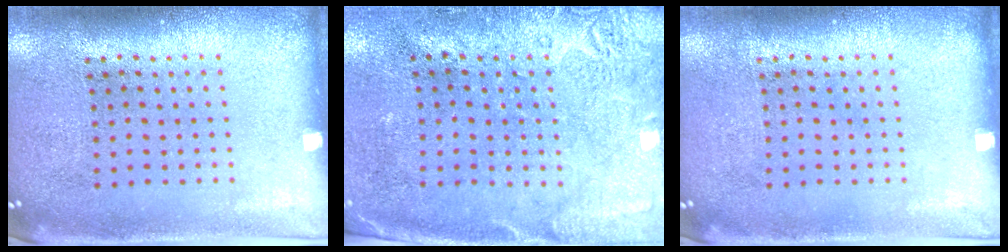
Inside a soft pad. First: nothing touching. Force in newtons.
{"total": 2.7, "press": 2.2, "slide": 1.7}
{"total": 0.0}